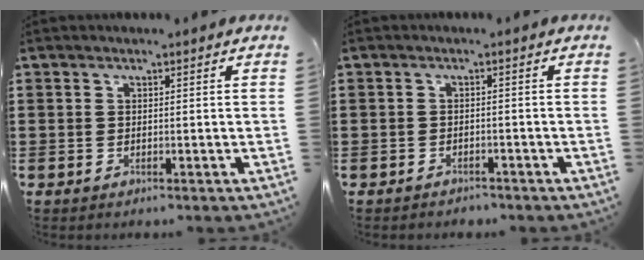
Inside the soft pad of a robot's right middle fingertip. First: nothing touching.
{"total": 1.2, "force": [-1.1, 0.3, -0.1], "torque": [-0.002, 0.003, -0.026]}